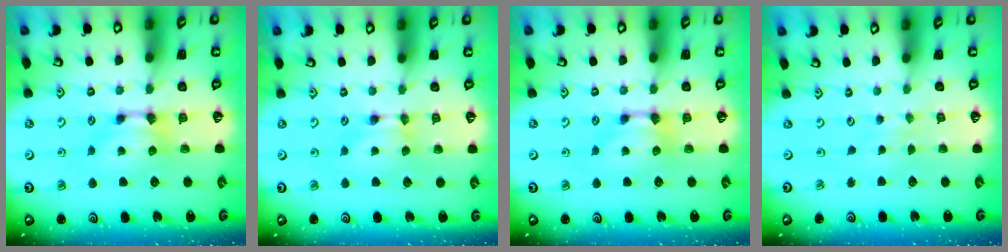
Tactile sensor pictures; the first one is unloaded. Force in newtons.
{"total": 0.0}
{"total": 0.0}
{"total": 3.7, "press": 3.7, "slide": 0.0}